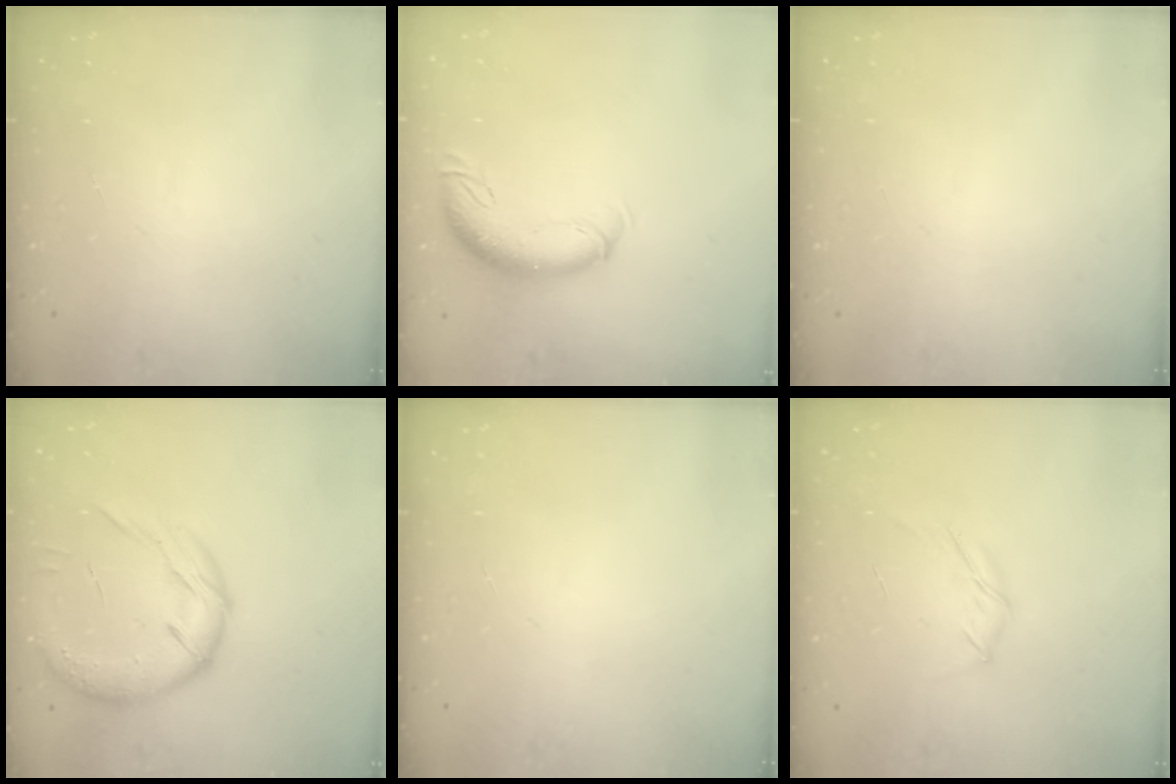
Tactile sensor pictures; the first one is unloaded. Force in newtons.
{"total": 10.2, "press": 10.0, "slide": 2.3}
{"total": 0.0}
{"total": 17.2, "press": 16.9, "slide": 3.1}
{"total": 0.0}
{"total": 3.8, "press": 3.7, "slide": 0.9}